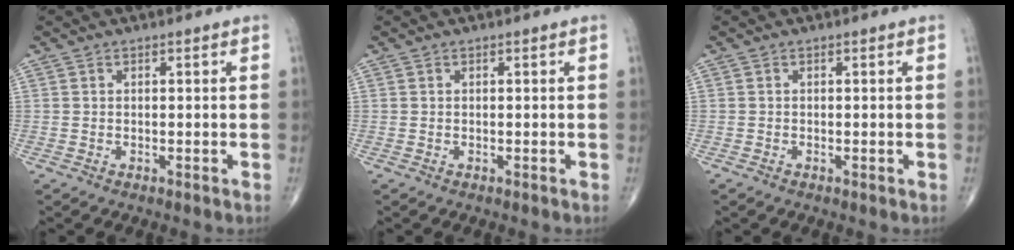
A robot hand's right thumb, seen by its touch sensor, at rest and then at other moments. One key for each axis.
{"total": 0.0}
{"total": 0.5, "fx": -0.2, "fy": 0.2, "fz": 0.4, "tx": -0.004, "ty": -0.001, "tz": -0.005}